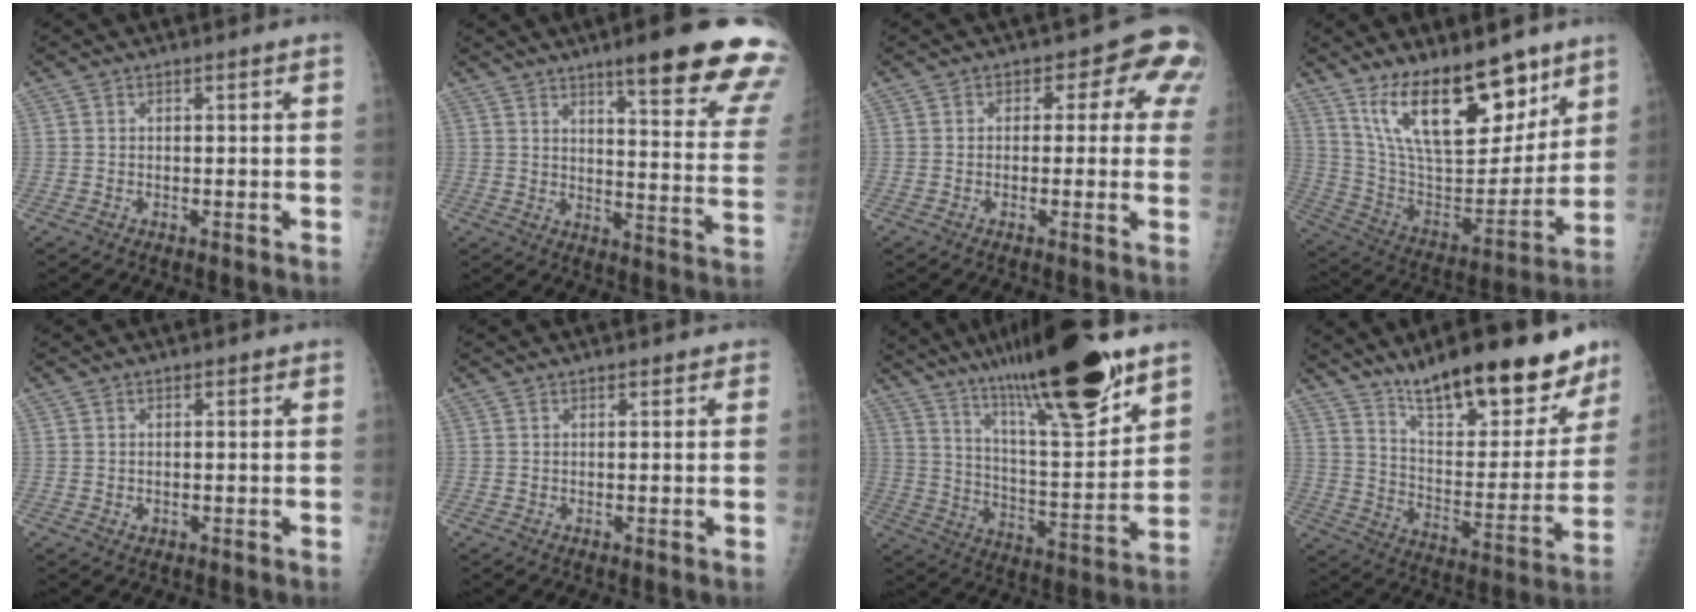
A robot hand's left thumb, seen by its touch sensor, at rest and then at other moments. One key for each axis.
{"total": 21.7, "fx": 14.6, "fy": 3.3, "fz": 15.7, "tx": -0.179, "ty": -0.066, "tz": 0.186}
{"total": 8.2, "fx": 2.2, "fy": 5.1, "fz": 6.1, "tx": -0.014, "ty": 0.011, "tz": 0.011}
{"total": 22.7, "fx": 14.5, "fy": 9.1, "fz": 14.8, "tx": -0.199, "ty": -0.080, "tz": 0.263}
{"total": 0.9, "fx": 0.1, "fy": 0.7, "fz": 0.4, "tx": -0.002, "ty": 0.000, "tz": 0.002}
{"total": 0.9, "fx": 0.6, "fy": 0.5, "fz": 0.4, "tx": 0.003, "ty": -0.001, "tz": 0.002}
{"total": 23.5, "fx": 16.1, "fy": 3.7, "fz": 16.7, "tx": -0.256, "ty": -0.070, "tz": 0.272}
{"total": 24.2, "fx": 17.7, "fy": 7.4, "fz": 14.8, "tx": -0.171, "ty": -0.091, "tz": 0.277}